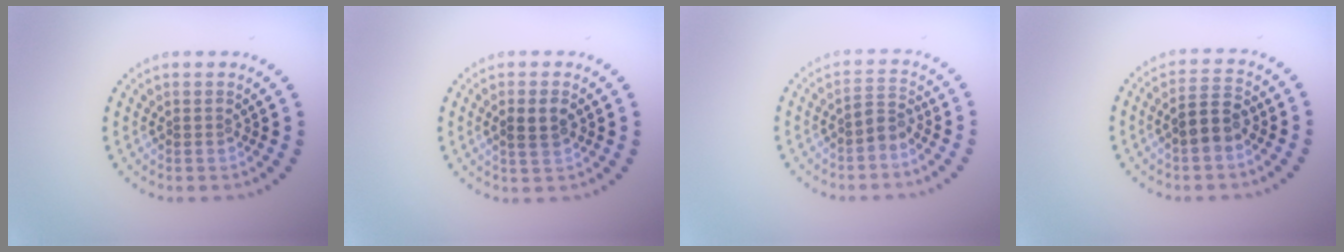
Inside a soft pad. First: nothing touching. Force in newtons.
{"total": 2.2, "press": 2.1, "slide": 0.5}
{"total": 1.7, "press": 1.4, "slide": 1.0}
{"total": 3.0, "press": 2.9, "slide": 0.8}